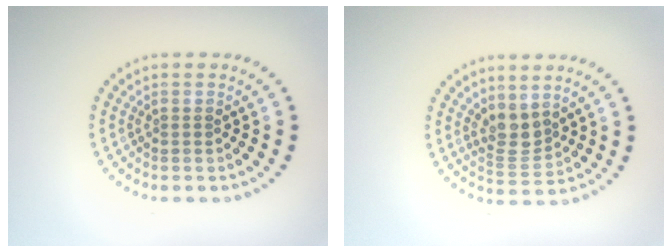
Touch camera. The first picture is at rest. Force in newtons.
{"total": 2.7, "press": 2.2, "slide": 1.6}